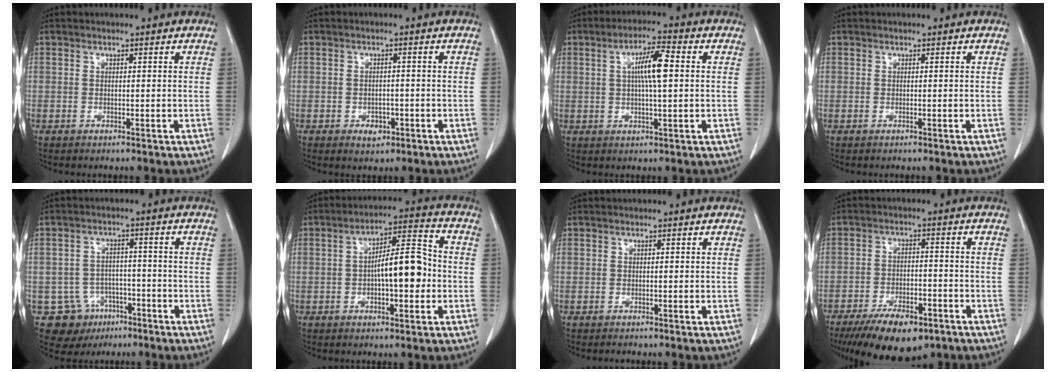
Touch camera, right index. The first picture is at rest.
{"total": 2.3, "force": [-1.1, 1.7, 1.2], "torque": [-0.009, 0.005, -0.005]}
{"total": 6.8, "force": [1.1, 0.8, 6.7], "torque": [-0.118, 0.009, 0.016]}
{"total": 0.0}
{"total": 10.0, "force": [-5.7, 7.9, 2.1], "torque": [-0.037, 0.025, -0.077]}
{"total": 9.6, "force": [-1.1, 2.8, 9.1], "torque": [-0.152, 0.024, -0.018]}
{"total": 0.5, "force": [-0.5, 0.2, 0.2], "torque": [-0.003, 0.000, -0.008]}
{"total": 12.5, "force": [-8.6, 4.8, 7.7], "torque": [-0.122, -0.009, -0.135]}